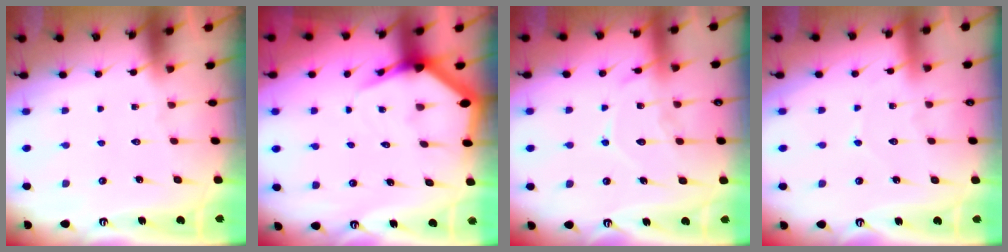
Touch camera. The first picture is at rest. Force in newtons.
{"total": 4.4, "press": 4.4, "slide": 0.4}
{"total": 12.4, "press": 12.3, "slide": 1.1}
{"total": 3.4, "press": 3.4, "slide": 0.2}